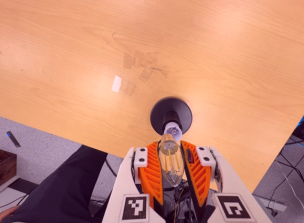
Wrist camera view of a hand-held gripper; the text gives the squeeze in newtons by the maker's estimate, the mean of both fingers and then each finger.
{"total": 19.5, "left": 20.6, "right": 18.3}